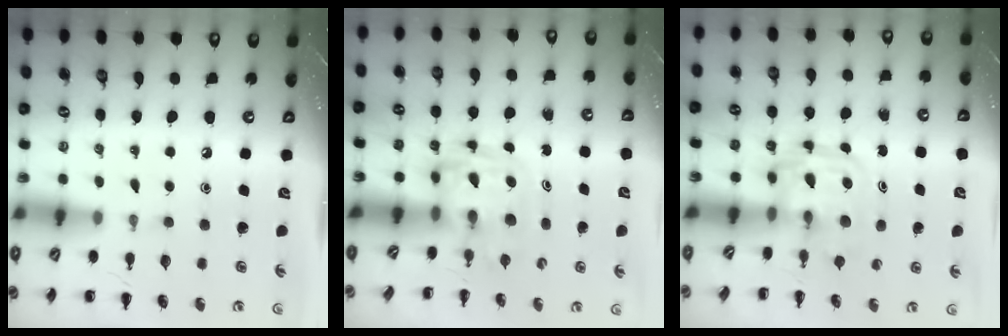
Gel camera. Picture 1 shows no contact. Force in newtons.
{"total": 3.5, "press": 3.5, "slide": 0.6}
{"total": 2.7, "press": 2.7, "slide": 0.3}